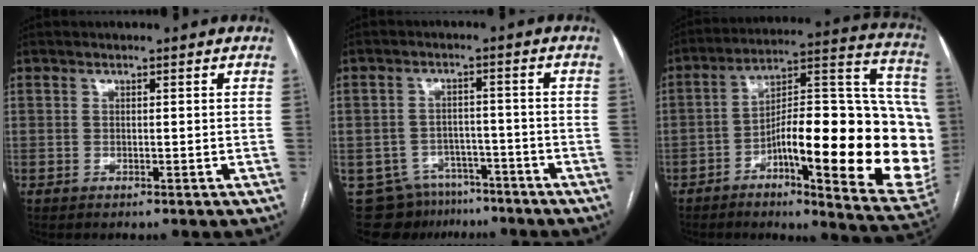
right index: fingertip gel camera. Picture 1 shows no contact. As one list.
[{"total": 9.1, "force": [-6.7, 6.0, 1.2], "torque": [-0.014, 0.020, -0.094]}, {"total": 29.1, "force": [-5.5, 6.0, 28.0], "torque": [-0.312, 0.022, -0.072]}]